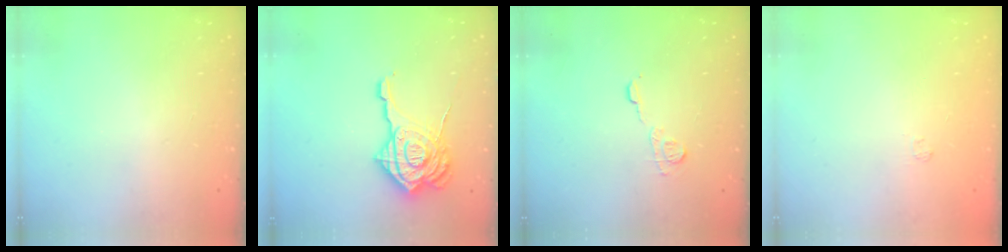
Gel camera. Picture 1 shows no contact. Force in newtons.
{"total": 18.9, "press": 18.8, "slide": 1.9}
{"total": 7.0, "press": 7.0, "slide": 0.4}
{"total": 1.7, "press": 1.2, "slide": 1.1}